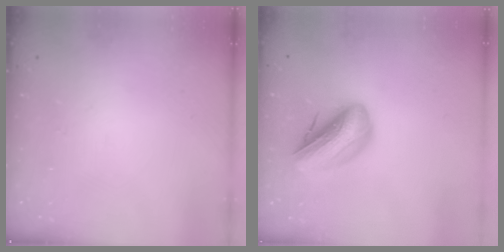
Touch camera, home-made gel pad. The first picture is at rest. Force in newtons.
{"total": 14.0, "press": 13.6, "slide": 3.3}